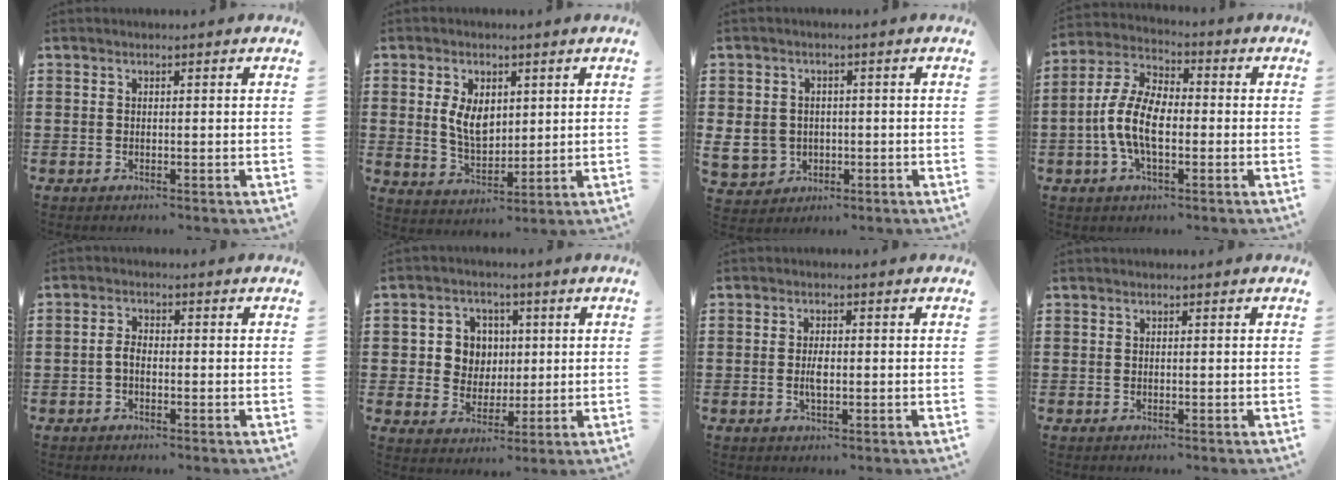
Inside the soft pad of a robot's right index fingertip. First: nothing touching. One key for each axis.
{"total": 6.0, "fx": 1.5, "fy": 3.6, "fz": 4.6, "tx": -0.097, "ty": 0.005, "tz": 0.023}
{"total": 4.9, "fx": -0.7, "fy": 4.6, "fz": 1.5, "tx": -0.058, "ty": 0.005, "tz": -0.013}
{"total": 8.8, "fx": -2.0, "fy": 4.3, "fz": 7.4, "tx": -0.184, "ty": -0.007, "tz": -0.047}
{"total": 2.2, "fx": -0.7, "fy": 1.3, "fz": 1.7, "tx": -0.049, "ty": -0.004, "tz": -0.017}
{"total": 5.5, "fx": 0.8, "fy": 5.2, "fz": 1.6, "tx": -0.057, "ty": 0.018, "tz": 0.013}
{"total": 2.7, "fx": -0.3, "fy": 1.1, "fz": 2.5, "tx": -0.054, "ty": -0.003, "tz": -0.008}
{"total": 0.0}